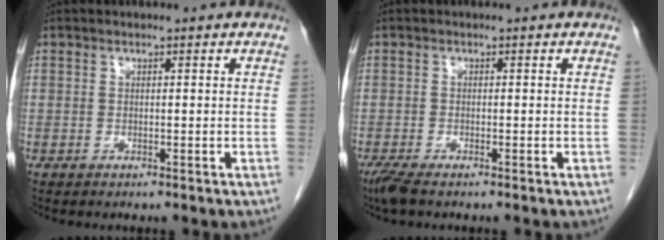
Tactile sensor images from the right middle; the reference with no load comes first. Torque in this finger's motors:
{"motor_torque": [0.27, -0.07, 0.09, 0.03]}